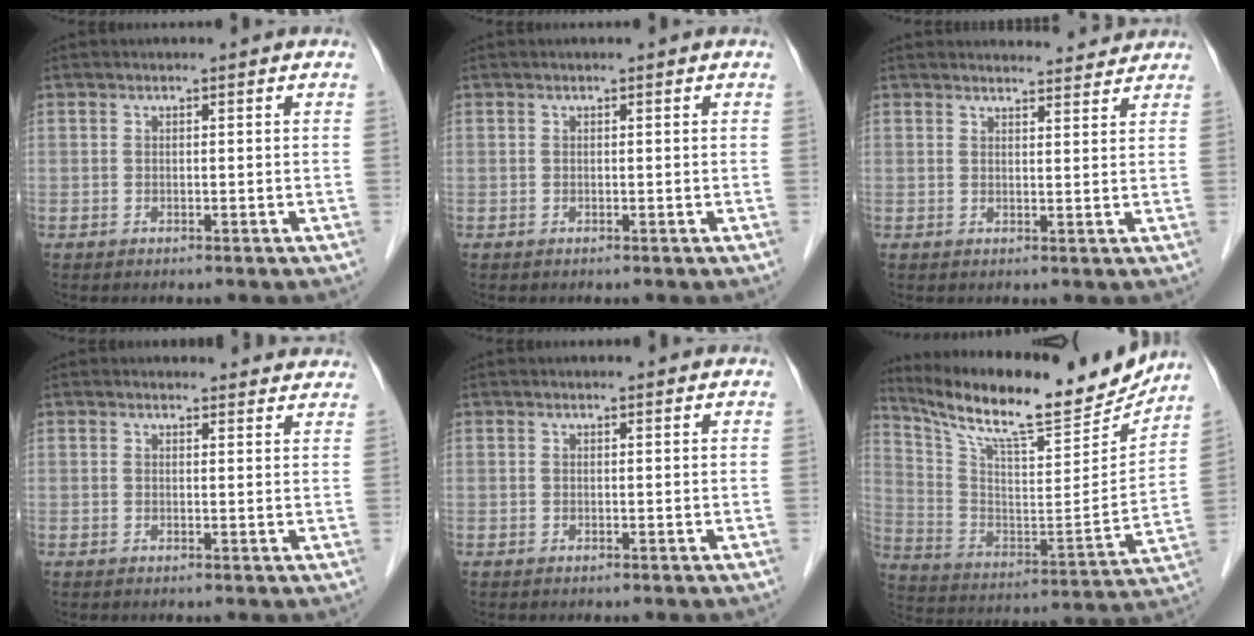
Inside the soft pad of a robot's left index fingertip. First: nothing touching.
{"total": 0.0}
{"total": 5.7, "force": [5.6, 0.8, 0.4], "torque": [-0.004, 0.004, 0.061]}
{"total": 6.5, "force": [6.2, 1.6, 0.5], "torque": [0.015, 0.001, 0.047]}
{"total": 1.4, "force": [1.4, 0.2, 0.1], "torque": [-0.011, 0.005, 0.015]}
{"total": 22.2, "force": [19.5, 3.5, 9.8], "torque": [-0.178, -0.028, 0.305]}